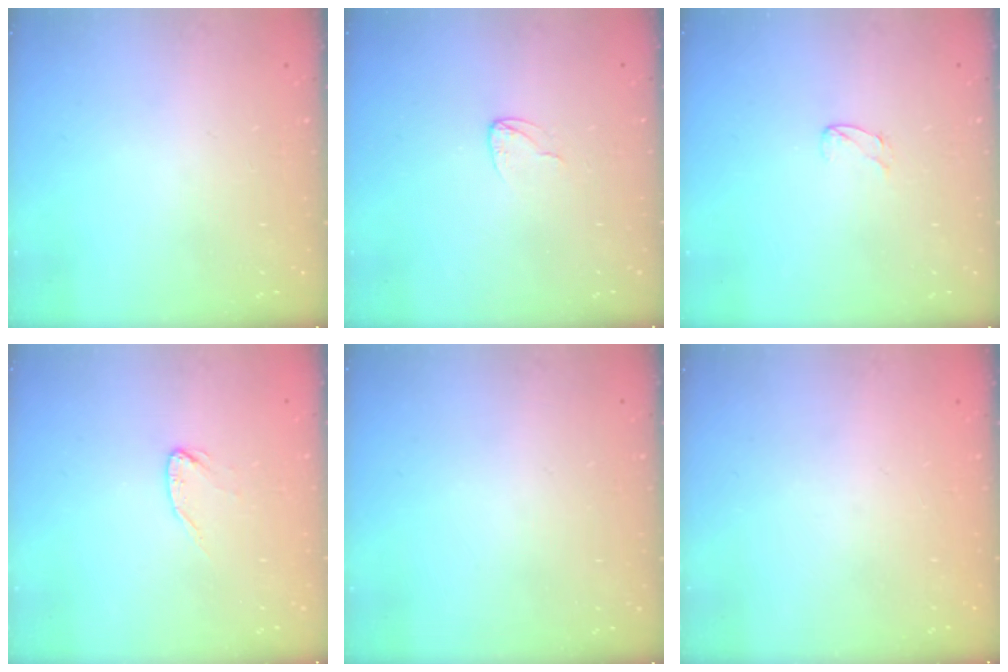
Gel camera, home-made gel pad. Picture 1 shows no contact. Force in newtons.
{"total": 4.1, "press": 4.1, "slide": 0.3}
{"total": 3.6, "press": 3.6, "slide": 0.3}
{"total": 4.3, "press": 4.3, "slide": 0.4}
{"total": 0.0}
{"total": 0.0}